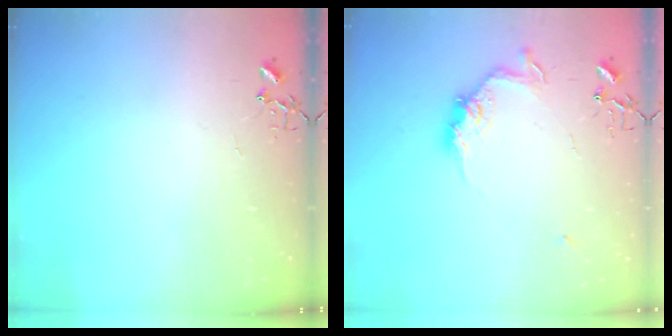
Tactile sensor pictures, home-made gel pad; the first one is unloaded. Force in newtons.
{"total": 10.9, "press": 10.9, "slide": 0.5}